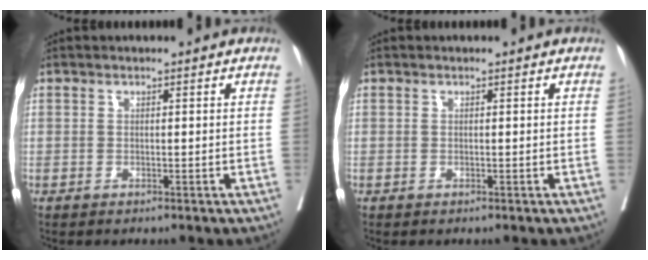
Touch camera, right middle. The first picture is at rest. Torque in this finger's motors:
{"motor_torque": [-0.08, -0.03, -0.03, 0.00]}